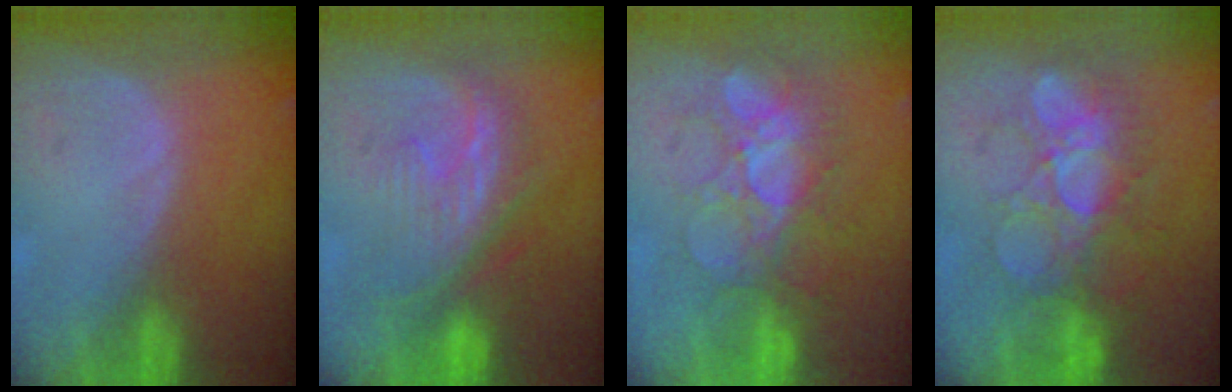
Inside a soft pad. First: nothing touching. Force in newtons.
{"total": 8.4, "press": 8.1, "slide": 1.9}
{"total": 8.2, "press": 7.7, "slide": 2.8}
{"total": 8.6, "press": 8.3, "slide": 2.2}